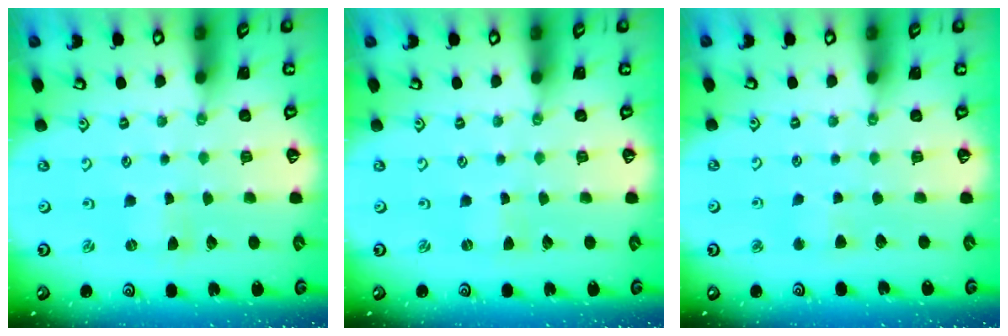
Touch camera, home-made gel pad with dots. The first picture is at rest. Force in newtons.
{"total": 0.0}
{"total": 2.5, "press": 2.5, "slide": 0.5}